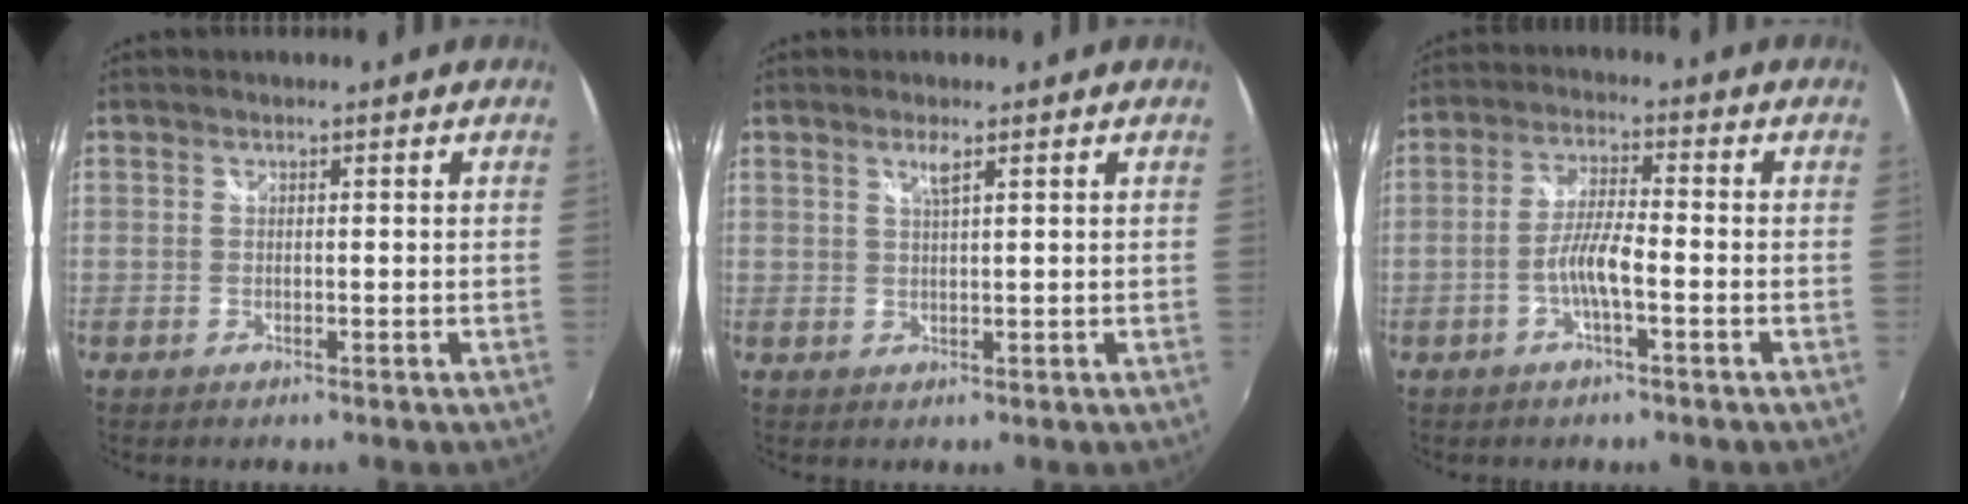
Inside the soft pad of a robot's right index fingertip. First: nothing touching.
{"total": 2.2, "force": [1.1, -0.5, 1.8], "torque": [-0.033, -0.005, 0.021]}
{"total": 5.5, "force": [-2.1, 0.6, 5.0], "torque": [-0.103, 0.006, -0.040]}